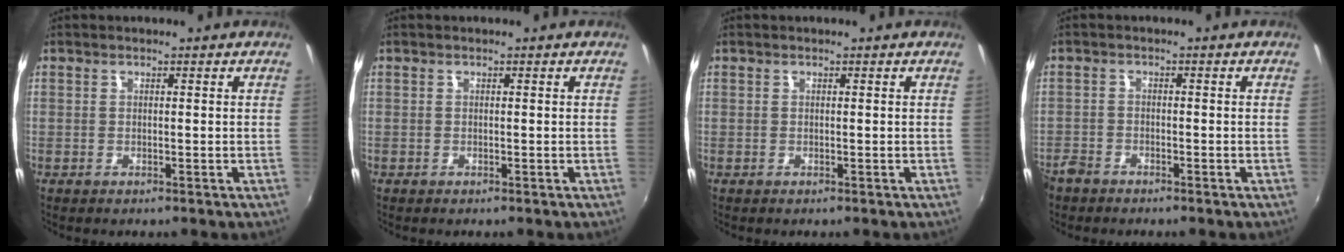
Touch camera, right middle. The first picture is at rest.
{"total": 0.0}
{"total": 0.0}
{"total": 3.4, "force": [-2.9, 1.6, 0.8], "torque": [-0.026, -0.006, -0.058]}